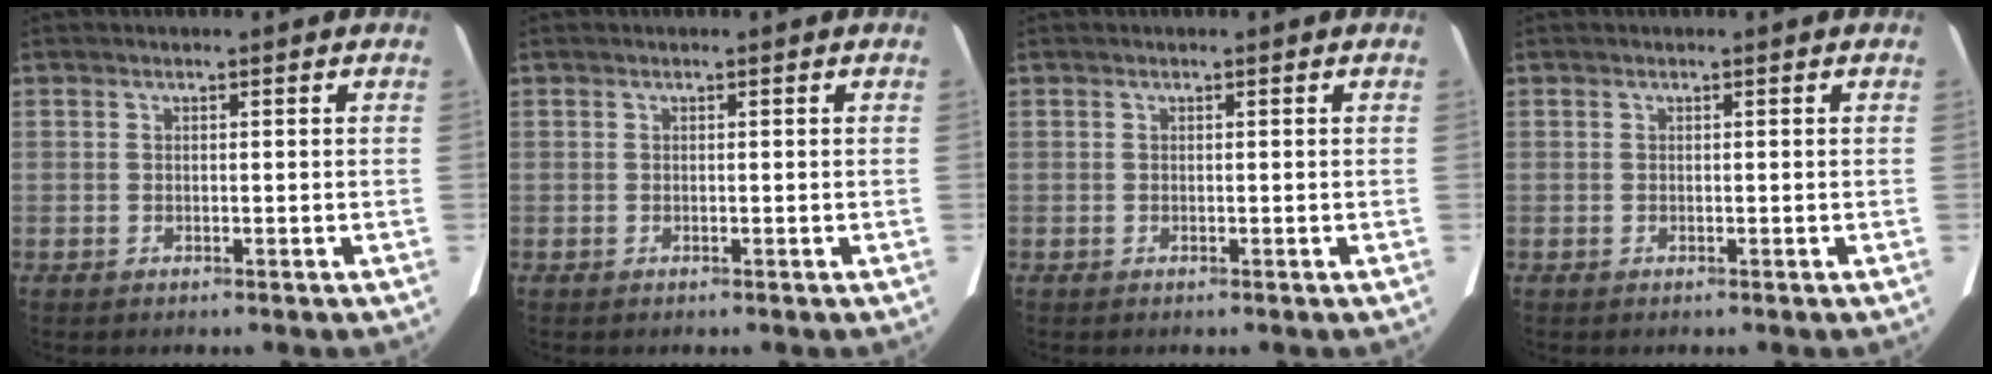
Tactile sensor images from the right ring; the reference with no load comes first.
{"total": 0.0}
{"total": 0.0}
{"total": 0.0}